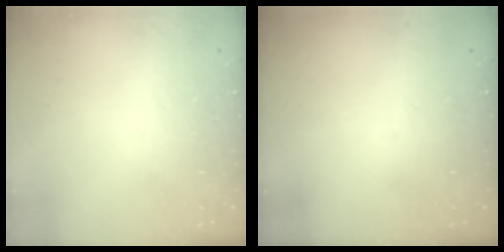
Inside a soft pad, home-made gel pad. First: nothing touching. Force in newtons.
{"total": 0.0}